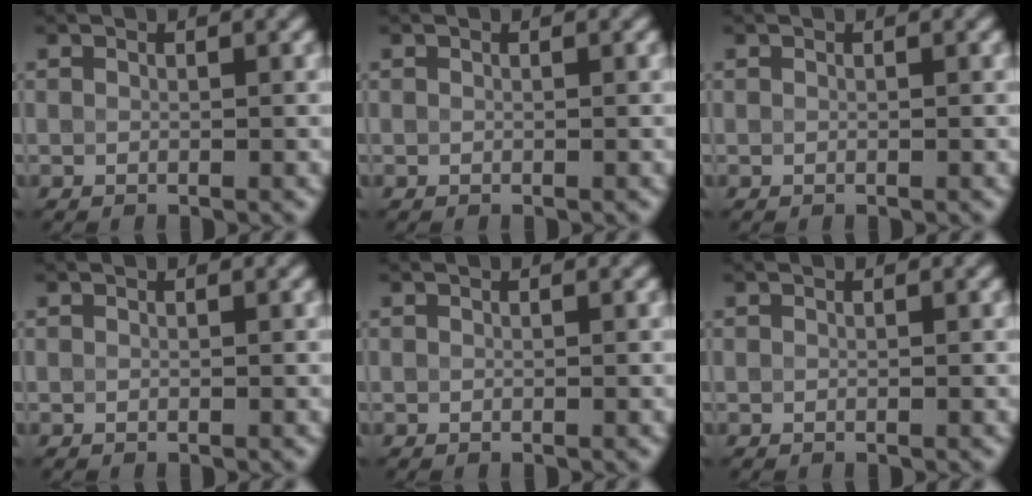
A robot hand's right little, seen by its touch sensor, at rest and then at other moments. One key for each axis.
{"total": 0.0}
{"total": 0.0}
{"total": 0.0}
{"total": 0.0}
{"total": 0.0}